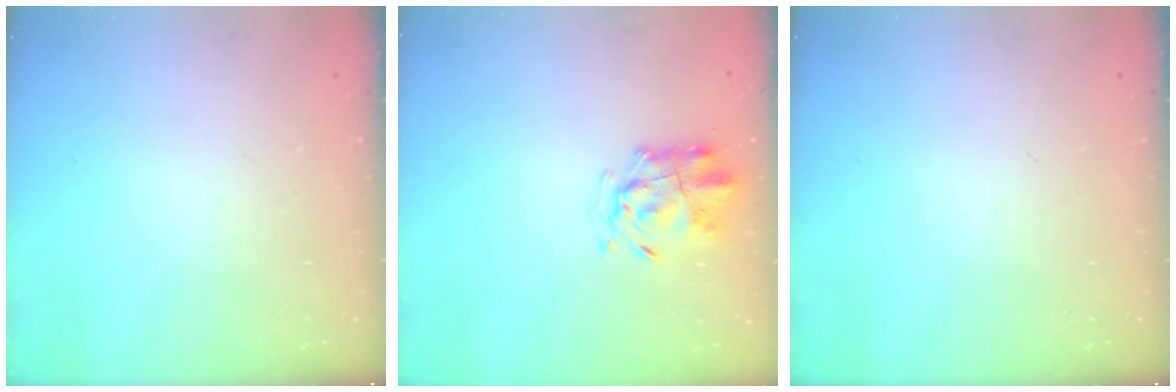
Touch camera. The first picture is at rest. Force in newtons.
{"total": 3.4, "press": 3.1, "slide": 1.4}
{"total": 0.0}